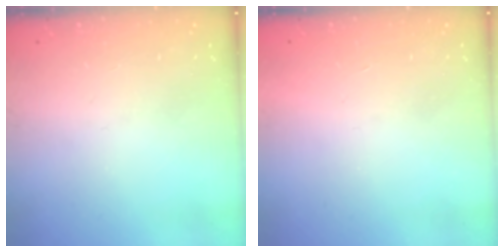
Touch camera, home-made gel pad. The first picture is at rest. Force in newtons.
{"total": 1.7, "press": 1.7, "slide": 0.1}